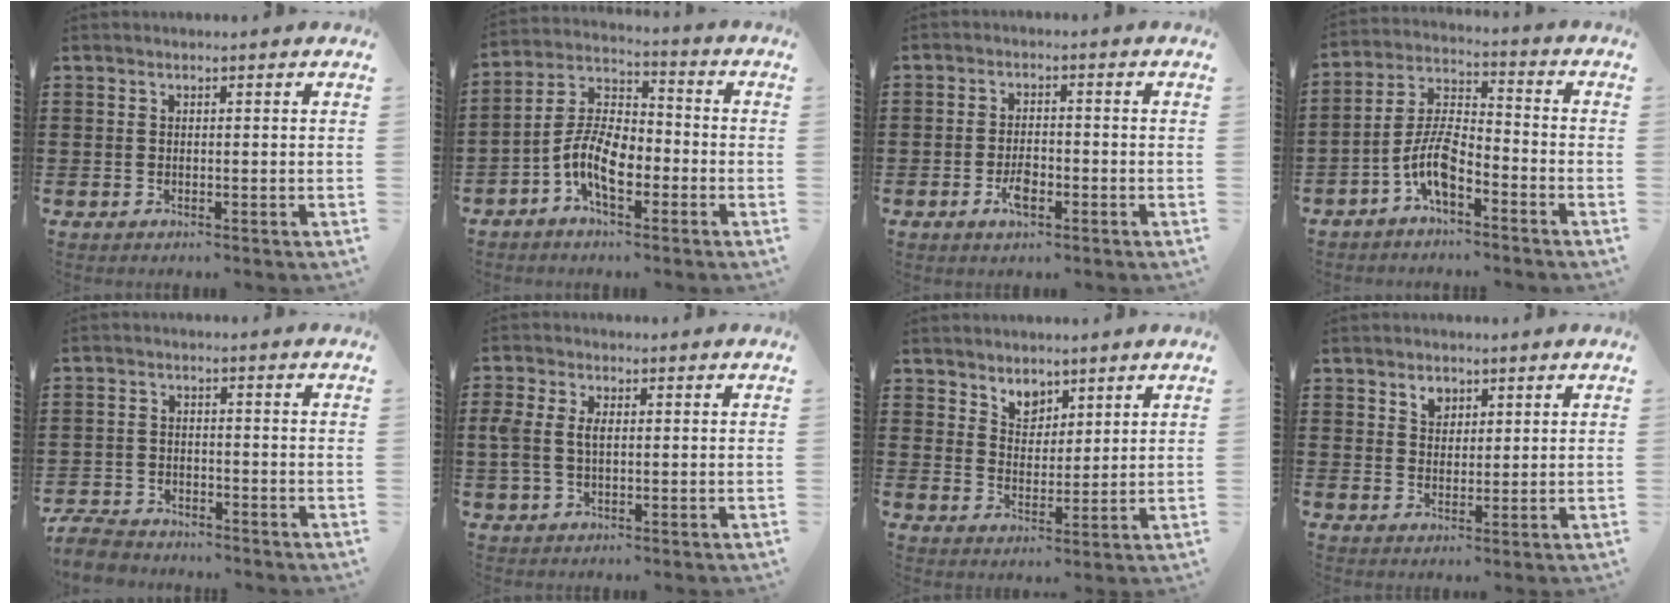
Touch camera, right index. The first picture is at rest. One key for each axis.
{"total": 9.1, "fx": -3.8, "fy": 4.2, "fz": 7.1, "tx": -0.170, "ty": -0.001, "tz": -0.077}
{"total": 3.7, "fx": -1.6, "fy": 1.4, "fz": 3.0, "tx": -0.060, "ty": -0.002, "tz": -0.029}
{"total": 7.5, "fx": -4.3, "fy": 2.7, "fz": 5.5, "tx": -0.139, "ty": -0.007, "tz": -0.088}
{"total": 4.4, "fx": -4.2, "fy": 0.9, "fz": 0.9, "tx": -0.037, "ty": -0.005, "tz": -0.091}
{"total": 3.6, "fx": 0.3, "fy": 2.3, "fz": 2.8, "tx": -0.074, "ty": 0.005, "tz": -0.002}
{"total": 4.0, "fx": 3.2, "fy": 2.4, "fz": 0.4, "tx": -0.014, "ty": 0.001, "tz": 0.058}
{"total": 2.7, "fx": 1.8, "fy": 1.8, "fz": 0.9, "tx": -0.024, "ty": 0.005, "tz": 0.033}